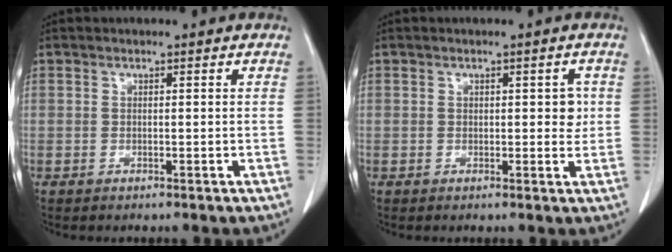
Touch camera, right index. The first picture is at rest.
{"total": 2.5, "force": [0.3, 1.3, 2.2], "torque": [-0.020, 0.005, 0.004]}